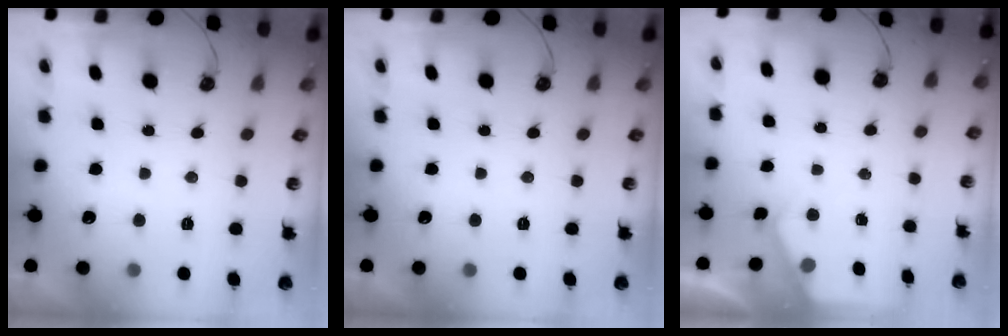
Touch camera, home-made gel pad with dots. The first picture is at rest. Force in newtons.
{"total": 0.0}
{"total": 2.4, "press": 2.4, "slide": 0.4}